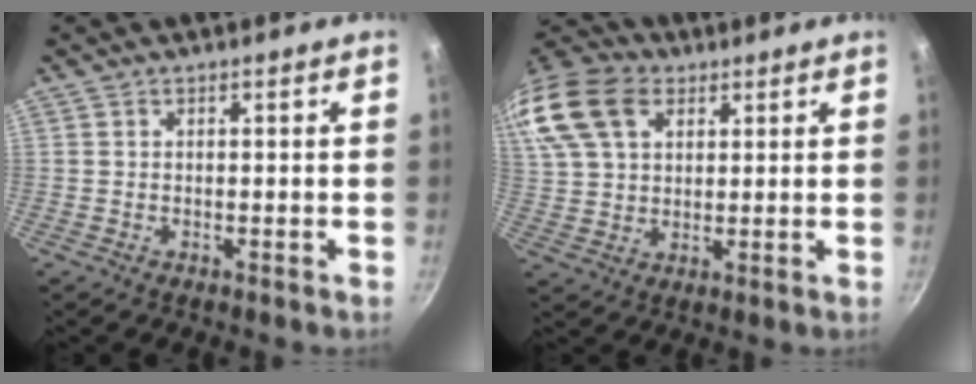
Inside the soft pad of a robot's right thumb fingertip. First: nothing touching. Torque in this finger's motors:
{"motor_torque": [-0.56, 1.45, 0.52, -0.48, 0.24]}